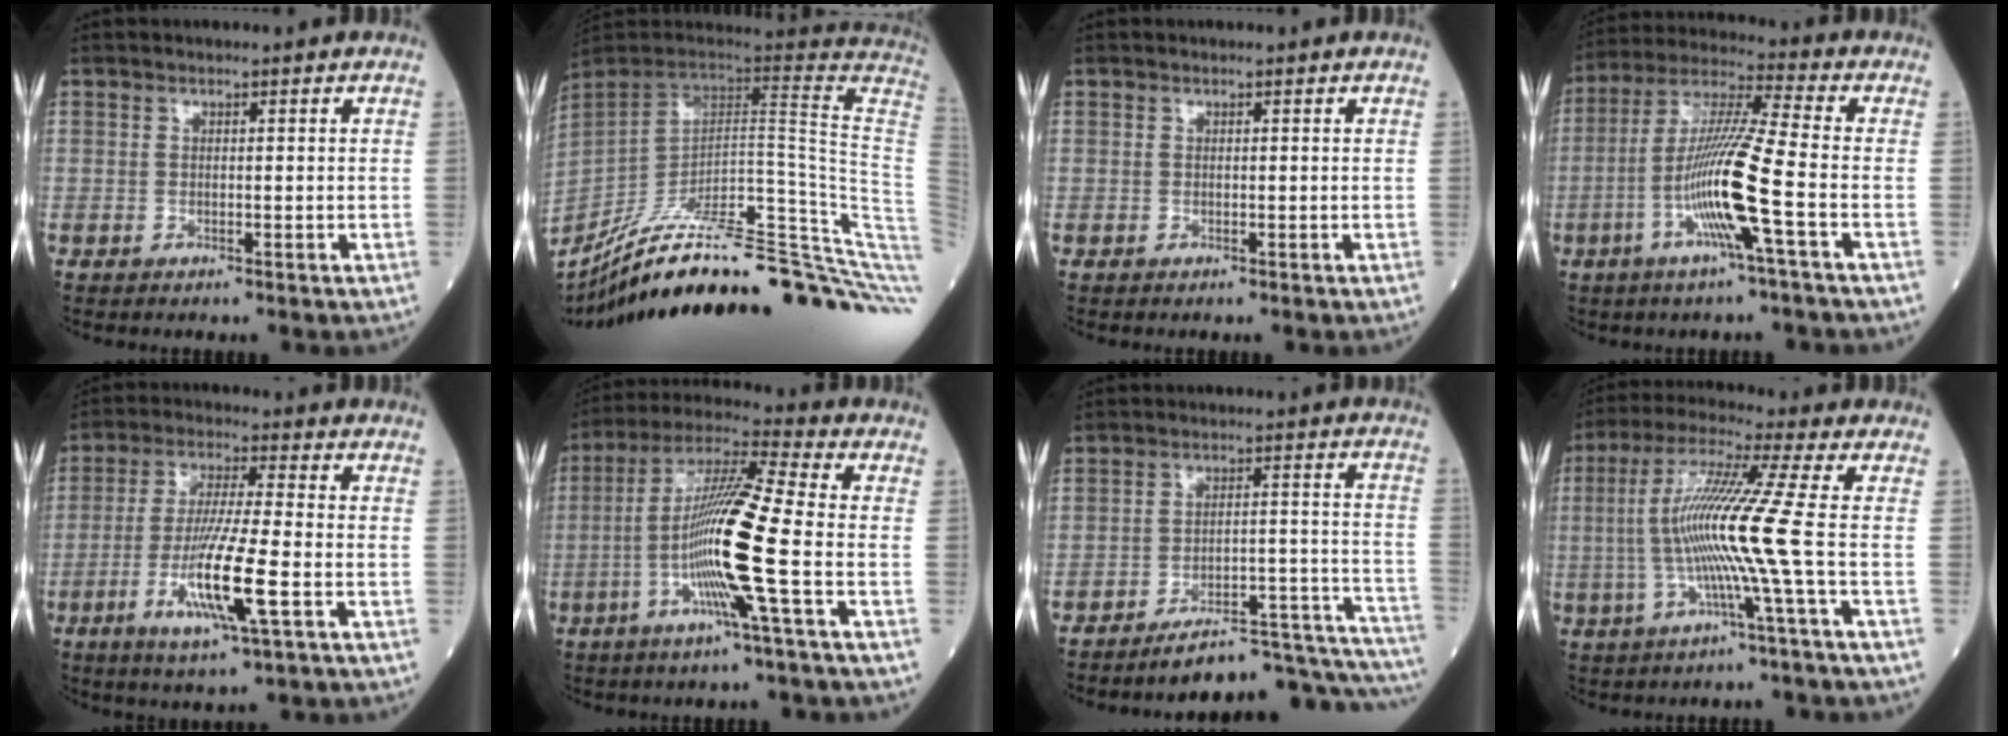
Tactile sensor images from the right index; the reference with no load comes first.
{"total": 37.0, "force": [-28.6, 1.4, 23.4], "torque": [-0.205, -0.041, -0.390]}
{"total": 0.0}
{"total": 13.0, "force": [-3.9, -0.8, 12.4], "torque": [-0.247, -0.003, -0.083]}
{"total": 12.0, "force": [-3.7, 0.3, 11.4], "torque": [-0.223, -0.018, -0.071]}
{"total": 14.6, "force": [-3.5, -1.0, 14.2], "torque": [-0.274, -0.003, -0.079]}
{"total": 18.5, "force": [-17.7, -0.1, 5.3], "torque": [-0.006, 0.031, -0.233]}
{"total": 12.3, "force": [-1.5, -2.4, 11.9], "torque": [-0.237, 0.002, -0.035]}